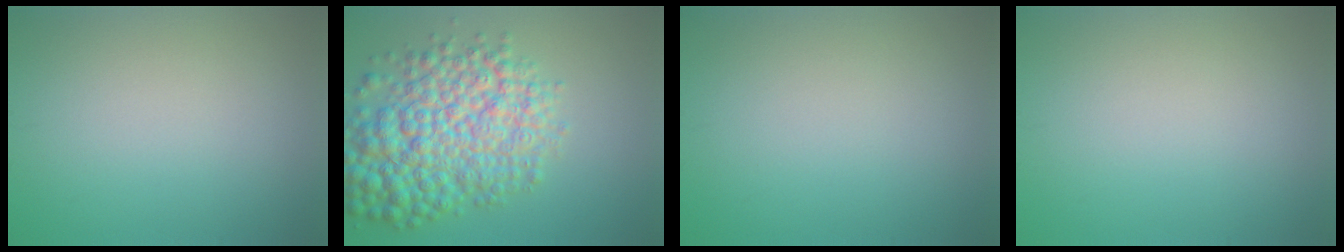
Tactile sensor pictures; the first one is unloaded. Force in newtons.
{"total": 9.8, "press": 9.8, "slide": 0.3}
{"total": 0.0}
{"total": 0.0}